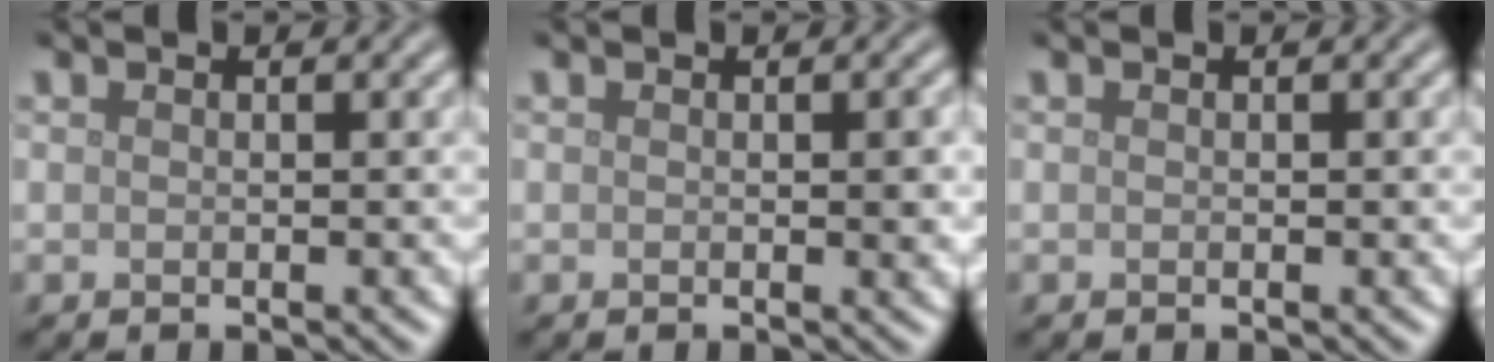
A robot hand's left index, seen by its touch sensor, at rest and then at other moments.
{"total": 0.9, "force": [0.0, 0.2, 0.9], "torque": [-0.010, -0.002, 0.000]}
{"total": 0.0}